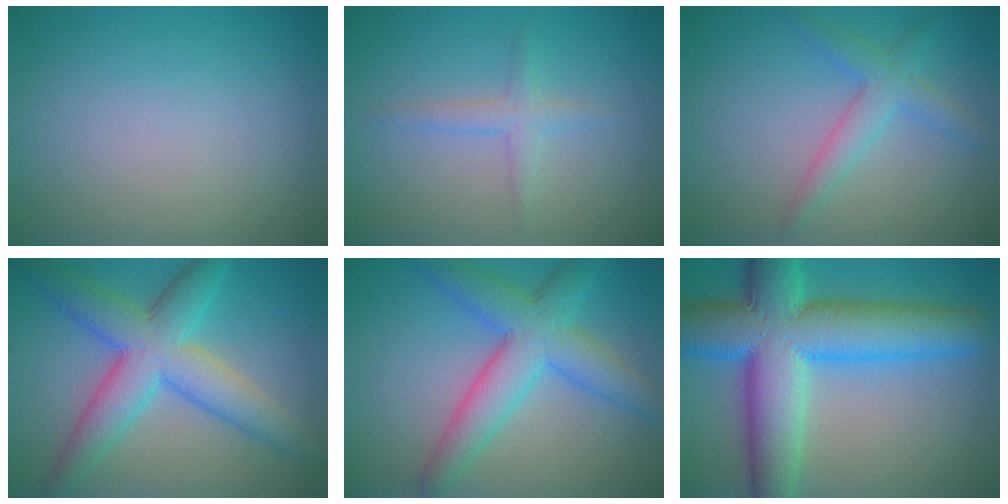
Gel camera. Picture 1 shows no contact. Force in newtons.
{"total": 1.6, "press": 1.6, "slide": 0.1}
{"total": 2.1, "press": 2.1, "slide": 0.1}
{"total": 7.6, "press": 7.5, "slide": 0.3}
{"total": 6.7, "press": 6.7, "slide": 0.1}
{"total": 12.6, "press": 12.6, "slide": 0.2}